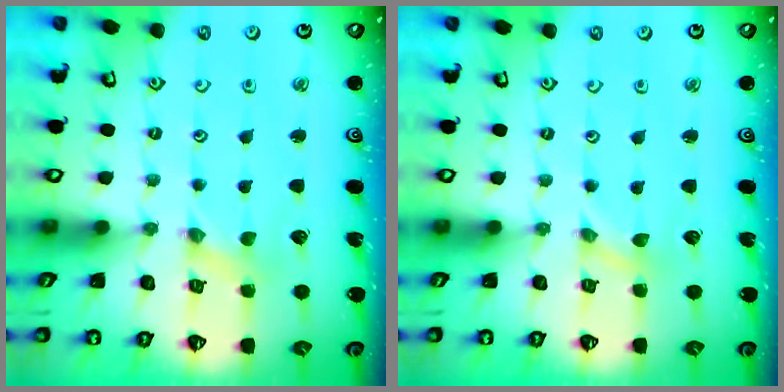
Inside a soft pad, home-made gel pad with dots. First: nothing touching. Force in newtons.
{"total": 0.0}